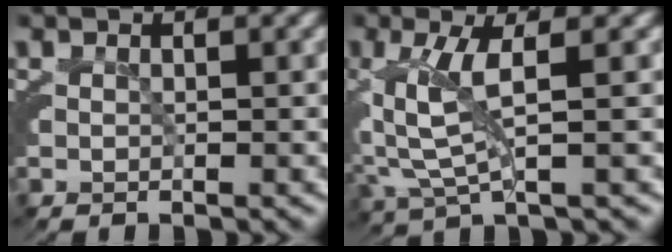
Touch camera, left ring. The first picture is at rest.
{"total": 4.2, "force": [0.6, 1.4, 3.9], "torque": [-0.082, 0.004, 0.010]}